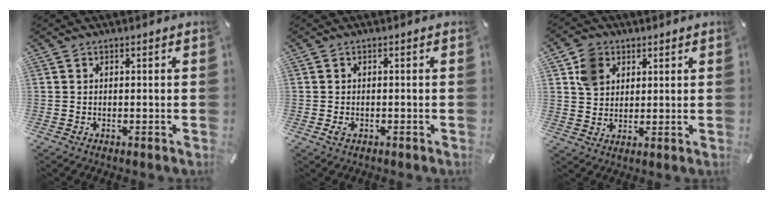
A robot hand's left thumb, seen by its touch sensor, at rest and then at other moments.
{"total": 1.7, "force": [-0.7, 1.0, 1.1], "torque": [-0.019, 0.001, -0.012]}
{"total": 7.1, "force": [2.8, 6.2, 2.3], "torque": [-0.047, 0.011, 0.055]}